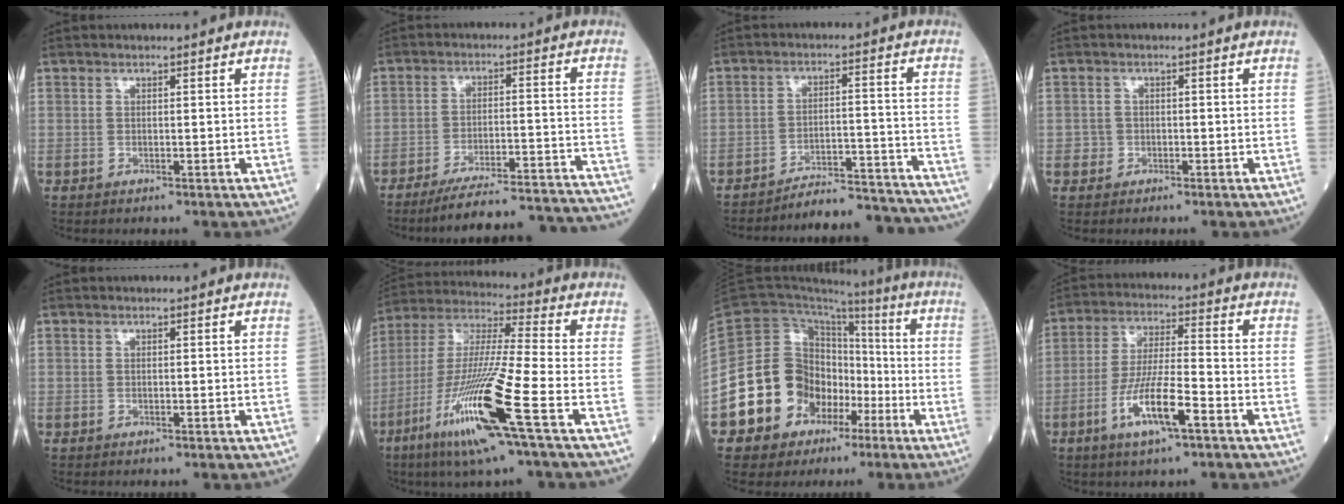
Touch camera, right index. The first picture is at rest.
{"total": 24.3, "force": [-22.9, 0.3, 8.0], "torque": [-0.062, -0.009, -0.301]}
{"total": 16.0, "force": [-15.8, 0.8, 2.5], "torque": [-0.015, 0.022, -0.207]}
{"total": 1.2, "force": [-0.1, 1.2, -0.1], "torque": [0.010, 0.009, -0.007]}
{"total": 0.0}
{"total": 17.8, "force": [-8.0, -0.5, 15.9], "torque": [-0.340, -0.036, -0.157]}
{"total": 15.2, "force": [-5.2, 12.3, 7.2], "torque": [-0.128, 0.061, -0.081]}
{"total": 9.7, "force": [-4.5, 1.3, 8.5], "torque": [-0.168, -0.007, -0.083]}